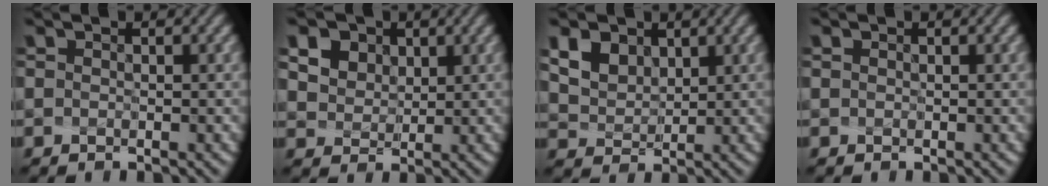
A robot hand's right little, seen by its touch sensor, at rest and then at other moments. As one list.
[{"total": 8.6, "force": [4.7, 6.2, 3.7], "torque": [-0.096, 0.024, 0.083]}, {"total": 6.6, "force": [3.9, 4.5, 2.8], "torque": [-0.091, 0.015, 0.076]}, {"total": 0.0}]